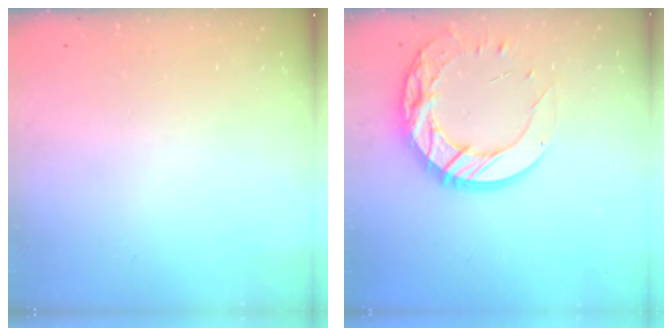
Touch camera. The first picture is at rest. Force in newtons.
{"total": 16.6, "press": 16.5, "slide": 1.2}